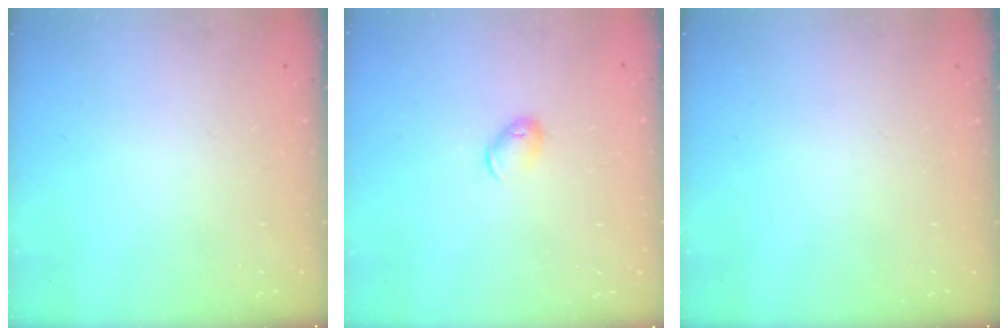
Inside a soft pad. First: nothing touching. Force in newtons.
{"total": 8.1, "press": 8.0, "slide": 1.0}
{"total": 0.0}